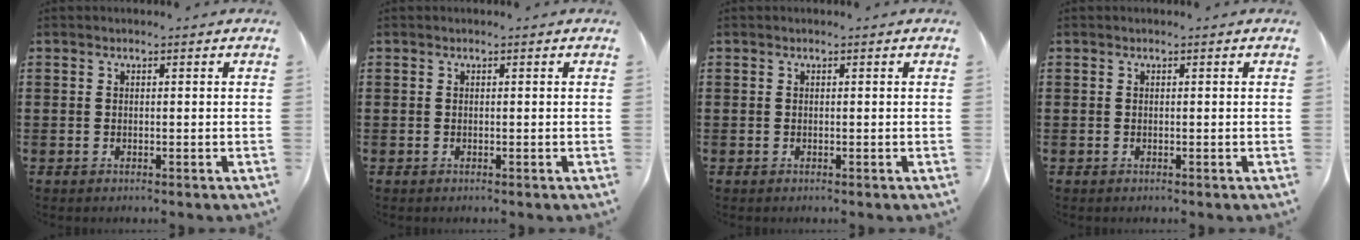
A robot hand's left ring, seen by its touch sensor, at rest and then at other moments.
{"total": 0.0}
{"total": 0.0}
{"total": 0.0}